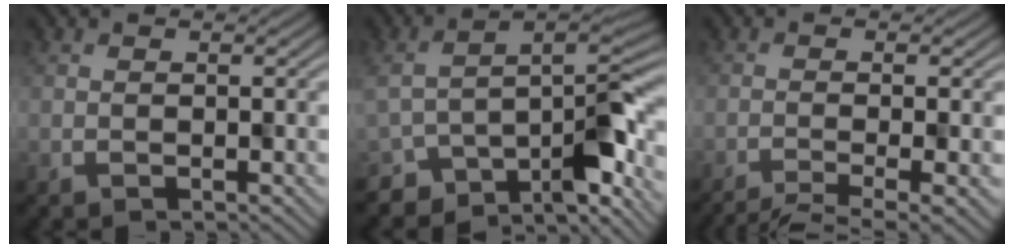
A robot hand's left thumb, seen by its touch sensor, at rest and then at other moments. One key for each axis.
{"total": 8.9, "fx": -5.6, "fy": 3.8, "fz": 5.8, "tx": -0.077, "ty": -0.005, "tz": -0.093}
{"total": 6.4, "fx": -4.9, "fy": 0.8, "fz": 4.1, "tx": -0.061, "ty": -0.003, "tz": -0.067}